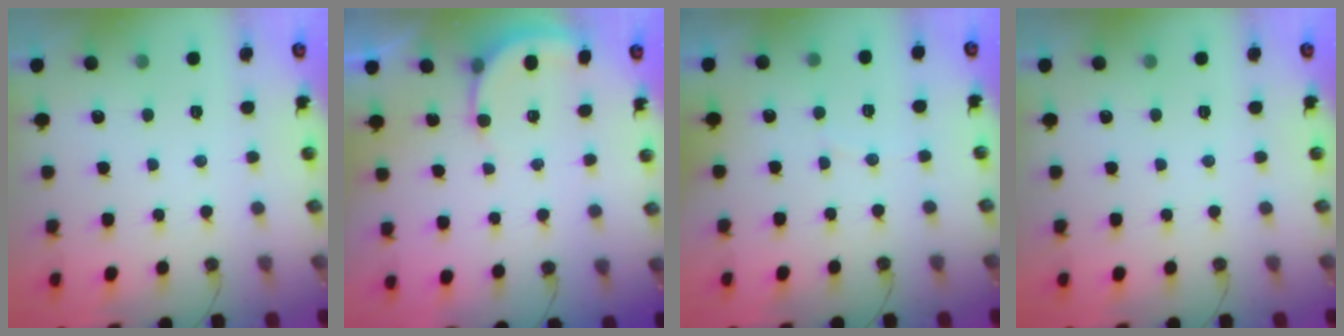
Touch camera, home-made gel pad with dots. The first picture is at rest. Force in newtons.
{"total": 2.4, "press": 2.4, "slide": 0.5}
{"total": 1.8, "press": 1.5, "slide": 1.1}
{"total": 0.0}